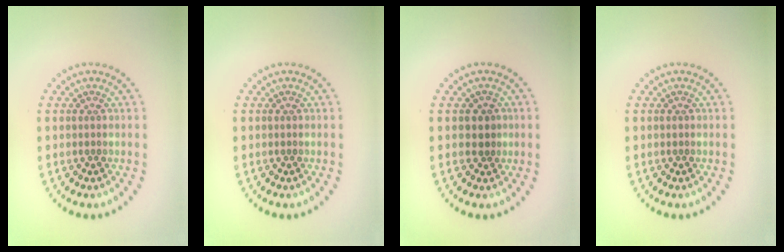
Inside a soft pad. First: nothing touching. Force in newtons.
{"total": 0.0}
{"total": 1.6, "press": 1.4, "slide": 0.8}
{"total": 0.0}